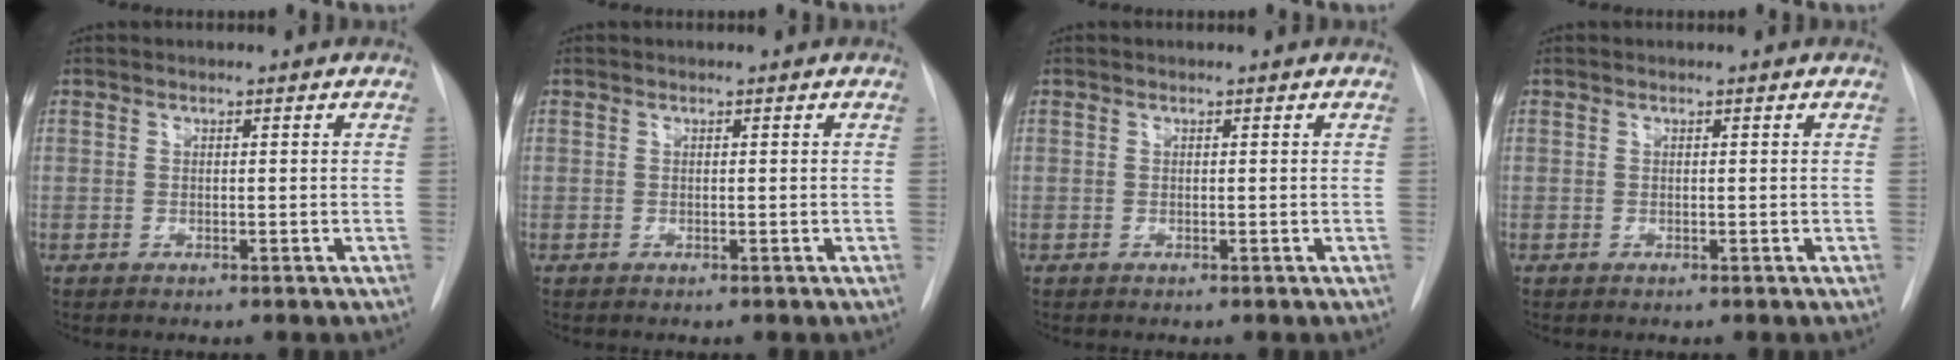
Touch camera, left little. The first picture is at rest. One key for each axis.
{"total": 0.0}
{"total": 0.0}
{"total": 0.0}